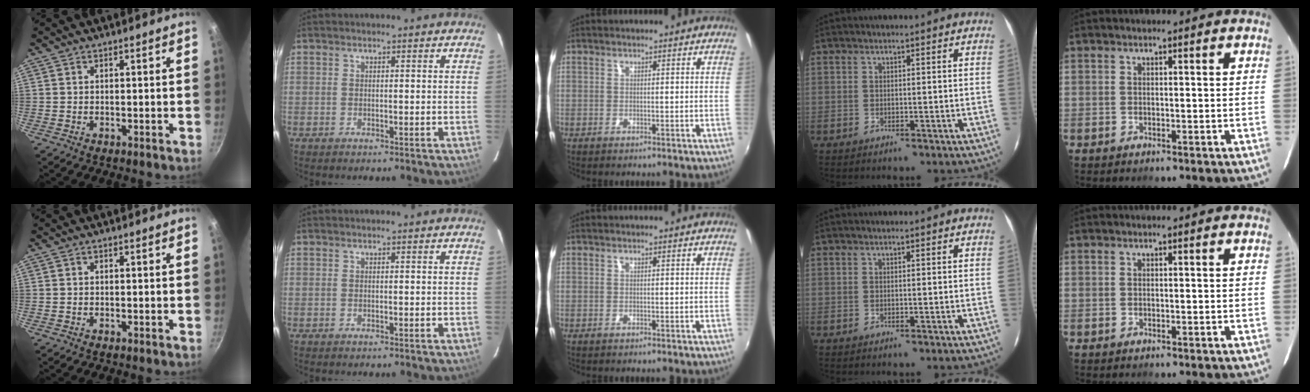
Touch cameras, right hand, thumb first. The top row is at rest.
{}